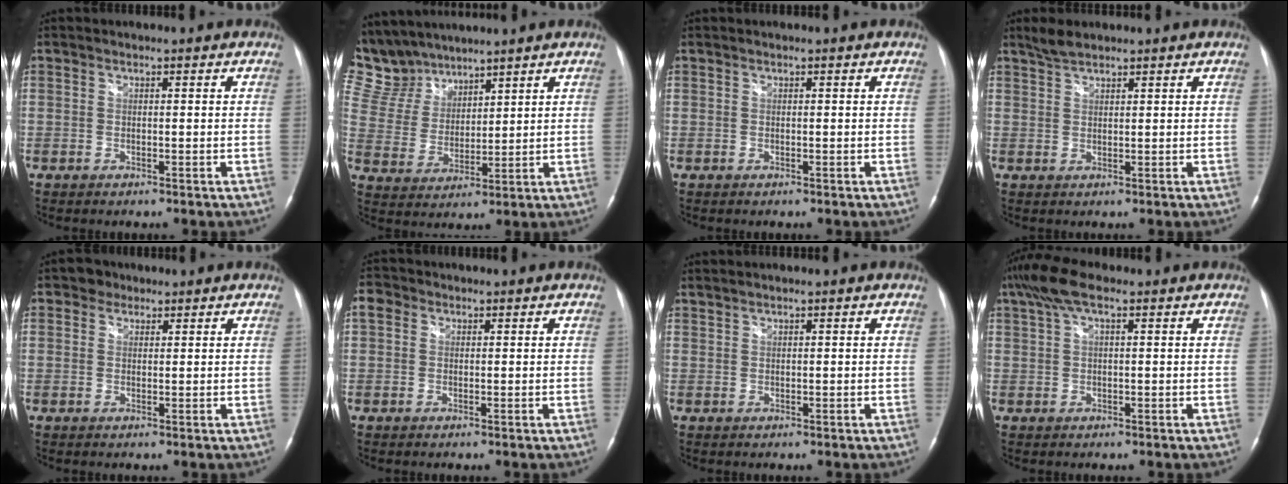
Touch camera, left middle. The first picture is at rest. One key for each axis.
{"total": 11.7, "fx": 10.6, "fy": 4.7, "fz": 1.7, "tx": -0.053, "ty": 0.018, "tz": 0.228}
{"total": 0.0}
{"total": 2.7, "fx": 2.4, "fy": 0.6, "fz": 1.0, "tx": -0.029, "ty": 0.008, "tz": 0.048}
{"total": 2.0, "fx": 1.3, "fy": 1.5, "fz": 0.1, "tx": -0.004, "ty": 0.005, "tz": 0.015}
{"total": 2.2, "fx": 0.8, "fy": 1.8, "fz": 0.9, "tx": -0.020, "ty": 0.014, "tz": 0.013}
{"total": 0.9, "fx": 0.8, "fy": -0.1, "fz": 0.1, "tx": -0.005, "ty": 0.005, "tz": 0.023}
{"total": 6.1, "fx": 3.6, "fy": 1.7, "fz": 4.6, "tx": -0.109, "ty": 0.035, "tz": 0.066}